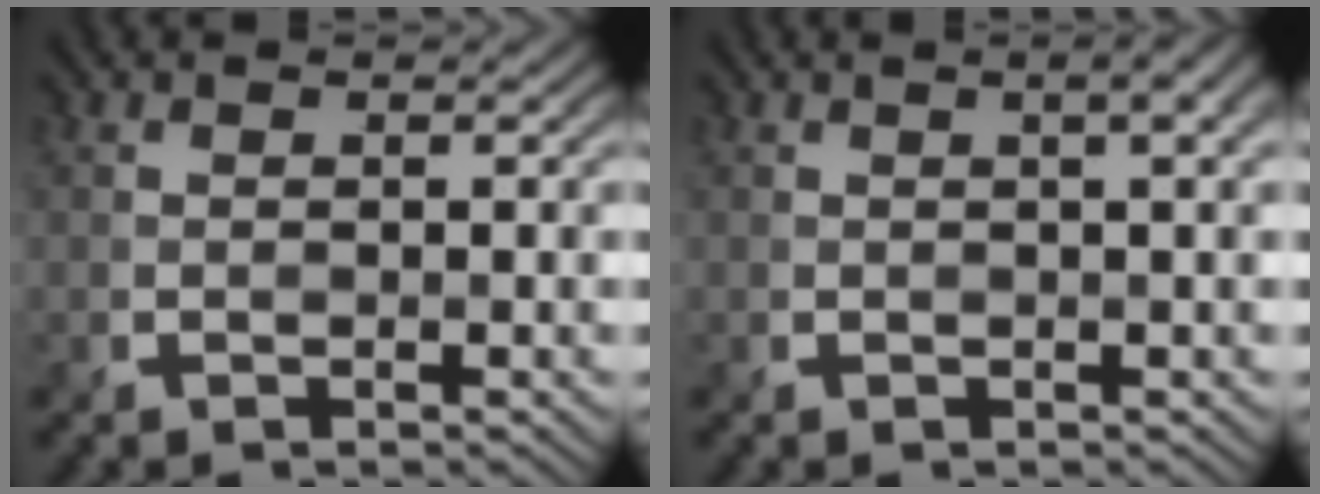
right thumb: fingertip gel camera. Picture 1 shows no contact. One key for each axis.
{"total": 2.7, "fx": 1.0, "fy": 0.6, "fz": 2.5, "tx": -0.034, "ty": 0.007, "tz": 0.009}